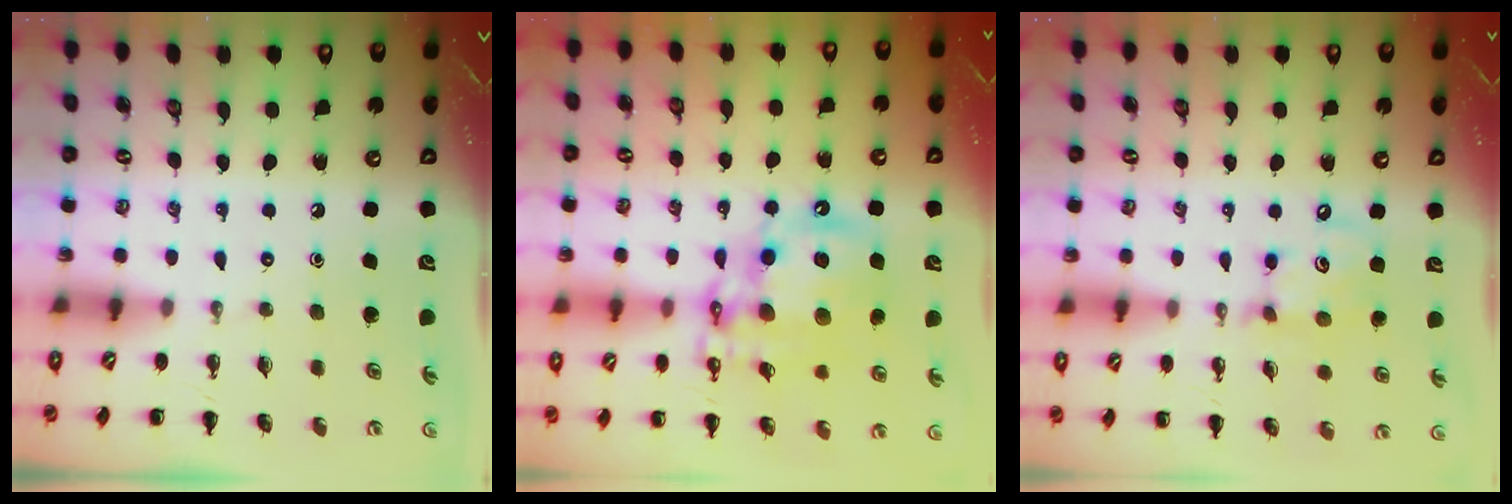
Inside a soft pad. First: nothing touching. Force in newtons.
{"total": 17.3, "press": 16.9, "slide": 3.9}
{"total": 7.3, "press": 7.3, "slide": 0.6}